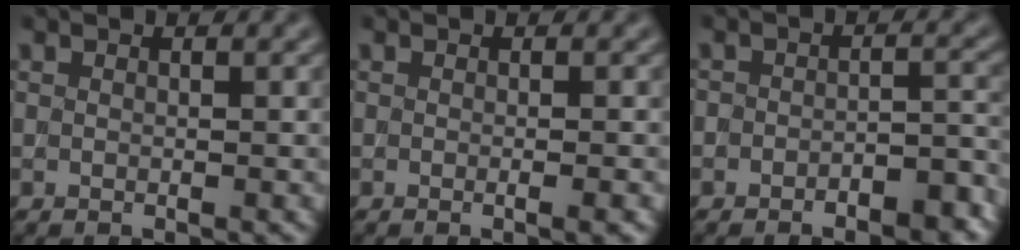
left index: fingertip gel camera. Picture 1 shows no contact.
{"total": 2.0, "force": [0.0, 0.9, 1.8], "torque": [-0.002, 0.002, -0.012]}
{"total": 4.2, "force": [-3.1, 1.7, 2.3], "torque": [-0.028, 0.006, -0.043]}